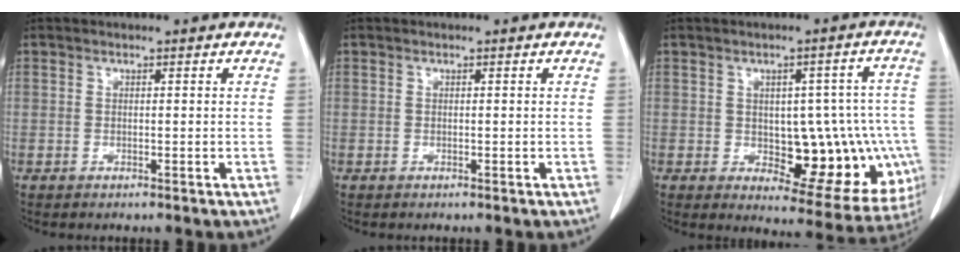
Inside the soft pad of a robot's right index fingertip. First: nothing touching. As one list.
[{"total": 0.0}, {"total": 15.7, "force": [-2.3, 7.4, 13.7], "torque": [-0.122, 0.027, -0.005]}]